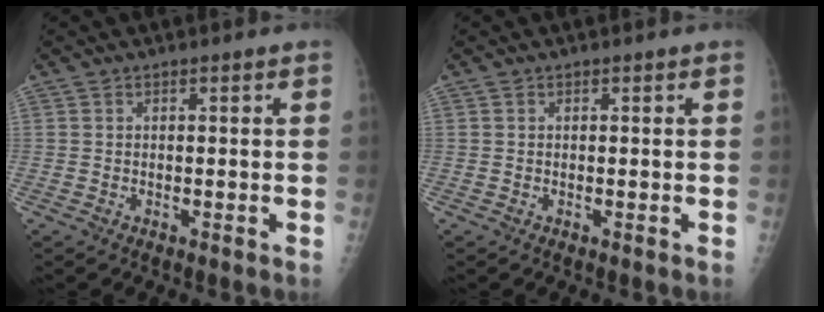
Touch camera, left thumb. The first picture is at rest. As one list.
[{"total": 0.0}]